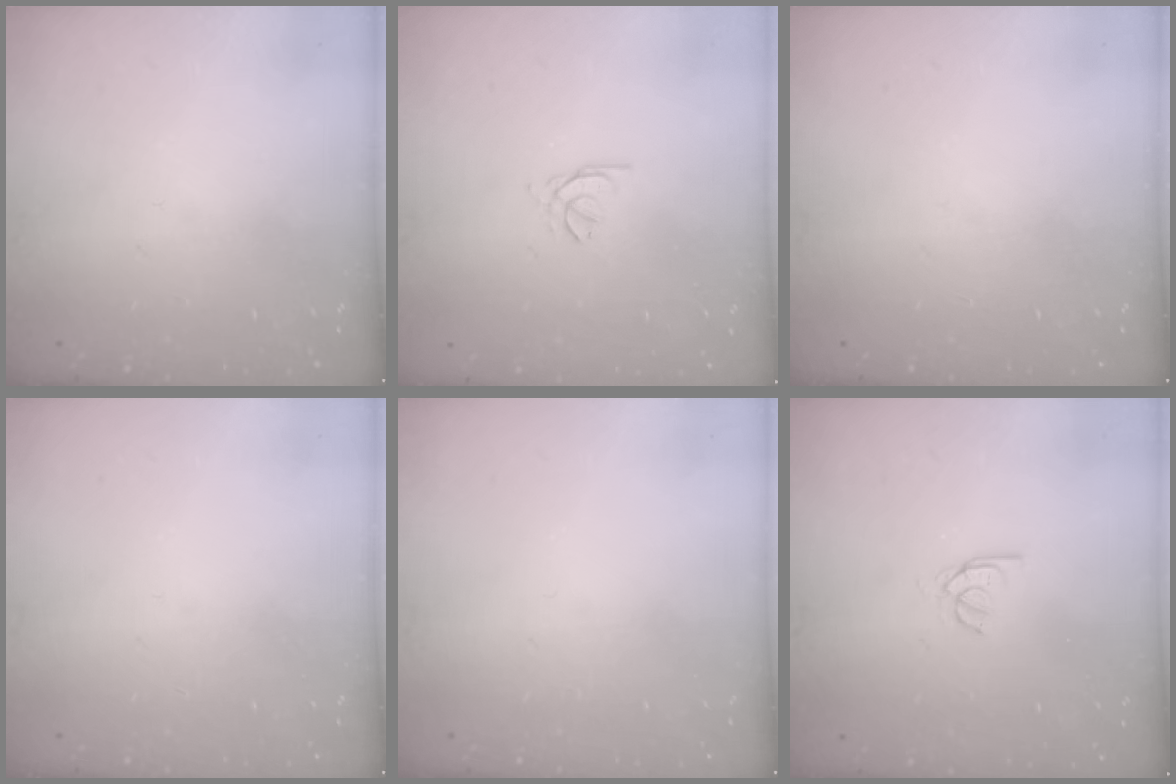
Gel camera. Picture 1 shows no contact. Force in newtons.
{"total": 1.2, "press": 1.1, "slide": 0.4}
{"total": 0.0}
{"total": 0.0}
{"total": 0.0}
{"total": 2.6, "press": 2.6, "slide": 0.2}